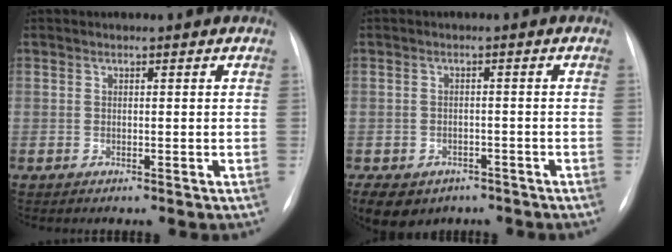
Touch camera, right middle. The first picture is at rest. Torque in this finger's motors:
{"motor_torque": [0.55, -0.54, 0.05, 0.06]}